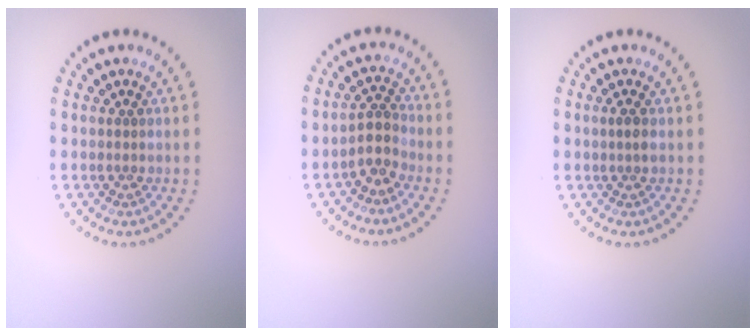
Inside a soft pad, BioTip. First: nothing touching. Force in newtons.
{"total": 2.2, "press": 1.7, "slide": 1.4}
{"total": 1.0, "press": 0.8, "slide": 0.5}